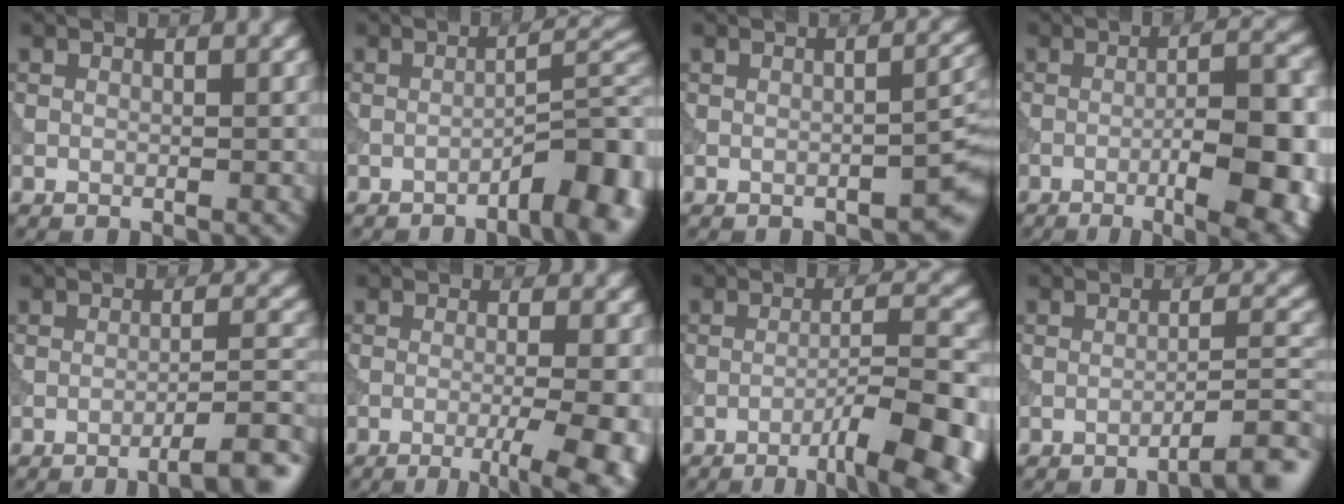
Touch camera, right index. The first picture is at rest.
{"total": 6.5, "force": [-3.6, 1.3, 5.2], "torque": [-0.068, 0.018, -0.050]}
{"total": 2.7, "force": [-1.7, 0.7, 2.0], "torque": [-0.022, 0.007, -0.025]}
{"total": 10.9, "force": [-3.6, 3.2, 9.8], "torque": [-0.116, 0.004, -0.043]}
{"total": 5.7, "force": [-3.6, 1.0, 4.2], "torque": [-0.048, 0.013, -0.057]}
{"total": 7.4, "force": [-2.7, 2.3, 6.5], "torque": [-0.073, 0.001, -0.035]}
{"total": 9.7, "force": [-5.1, 2.0, 8.0], "torque": [-0.103, 0.013, -0.064]}
{"total": 4.8, "force": [-3.4, 0.8, 3.4], "torque": [-0.034, 0.016, -0.053]}